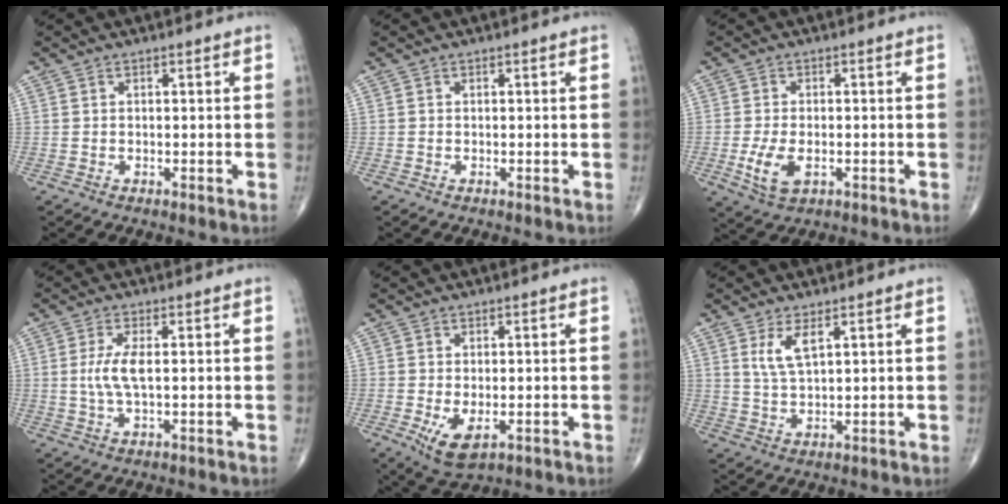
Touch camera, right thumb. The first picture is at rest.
{"total": 0.0}
{"total": 6.0, "force": [-1.6, 3.2, 4.8], "torque": [-0.101, -0.005, -0.024]}
{"total": 4.7, "force": [0.3, 1.4, 4.5], "torque": [-0.109, -0.002, 0.006]}
{"total": 5.6, "force": [-1.6, 2.7, 4.7], "torque": [-0.085, -0.015, -0.018]}
{"total": 4.5, "force": [2.1, 1.4, 3.8], "torque": [-0.076, -0.013, 0.049]}